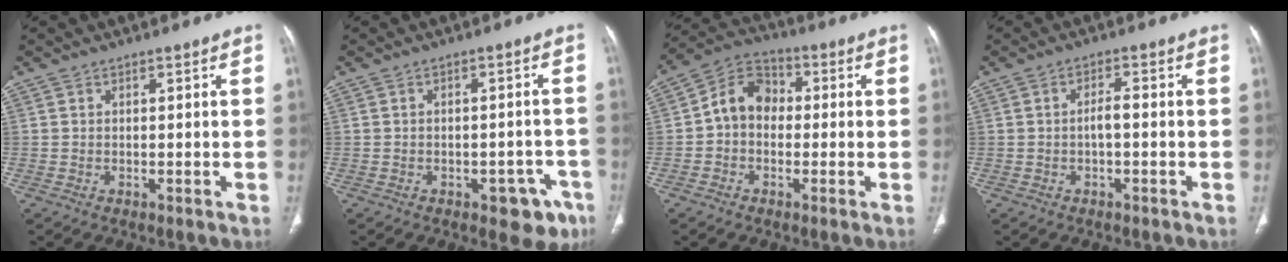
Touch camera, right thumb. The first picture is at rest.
{"total": 7.1, "force": [-3.8, 3.9, 4.6], "torque": [-0.027, 0.021, -0.042]}
{"total": 8.7, "force": [-0.3, 6.9, 5.2], "torque": [-0.068, 0.032, -0.023]}
{"total": 2.4, "force": [-0.5, 0.8, 2.2], "torque": [-0.039, 0.012, -0.008]}